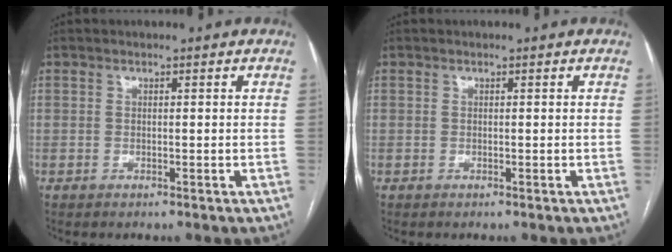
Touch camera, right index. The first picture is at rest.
{"total": 0.0}